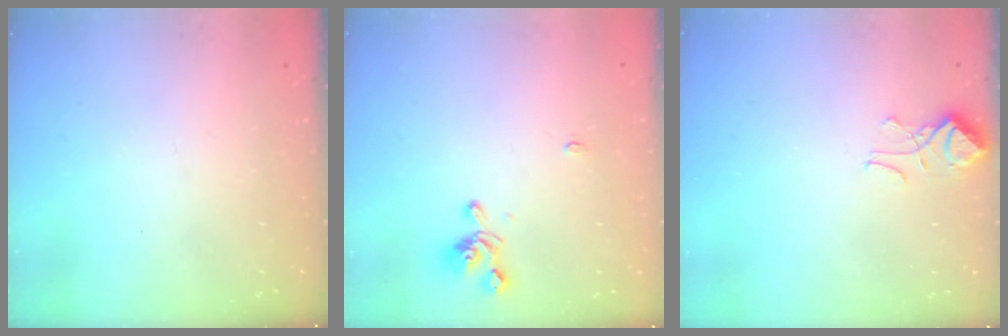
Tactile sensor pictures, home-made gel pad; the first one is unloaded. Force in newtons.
{"total": 4.1, "press": 4.1, "slide": 0.7}
{"total": 2.9, "press": 2.8, "slide": 0.8}